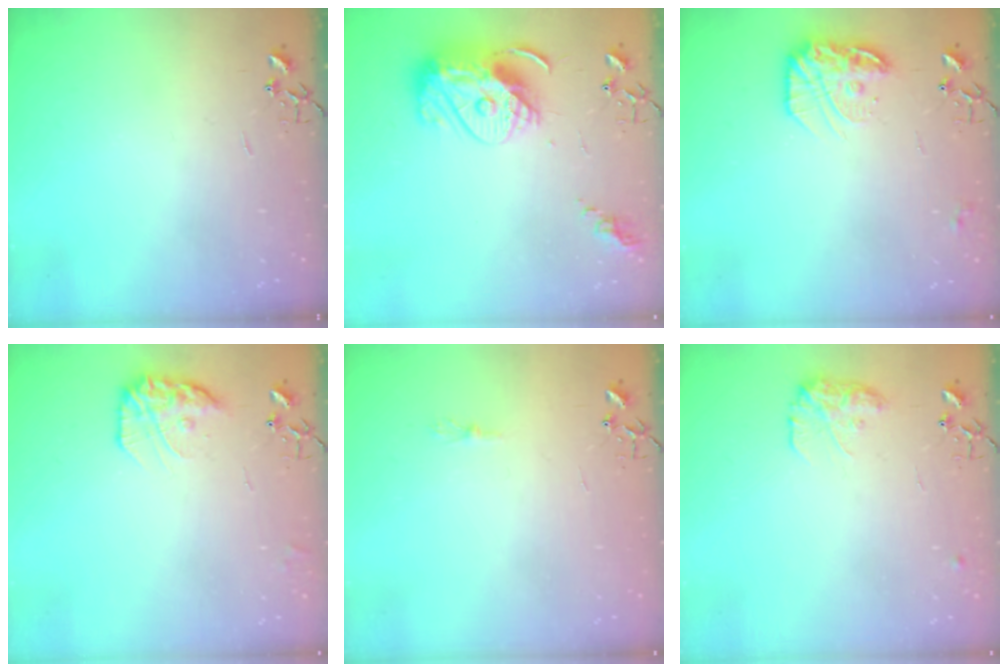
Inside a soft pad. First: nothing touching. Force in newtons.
{"total": 15.1, "press": 15.0, "slide": 1.1}
{"total": 15.4, "press": 15.3, "slide": 0.8}
{"total": 14.0, "press": 14.0, "slide": 1.0}
{"total": 4.7, "press": 4.6, "slide": 0.6}
{"total": 10.8, "press": 10.8, "slide": 0.6}